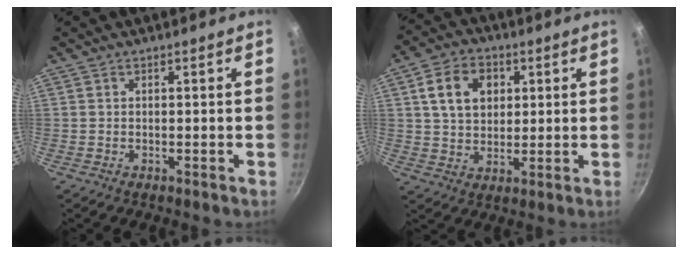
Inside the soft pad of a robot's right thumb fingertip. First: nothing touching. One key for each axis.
{"total": 10.5, "fx": 3.0, "fy": 7.8, "fz": 6.3, "tx": -0.089, "ty": 0.003, "tz": 0.047}